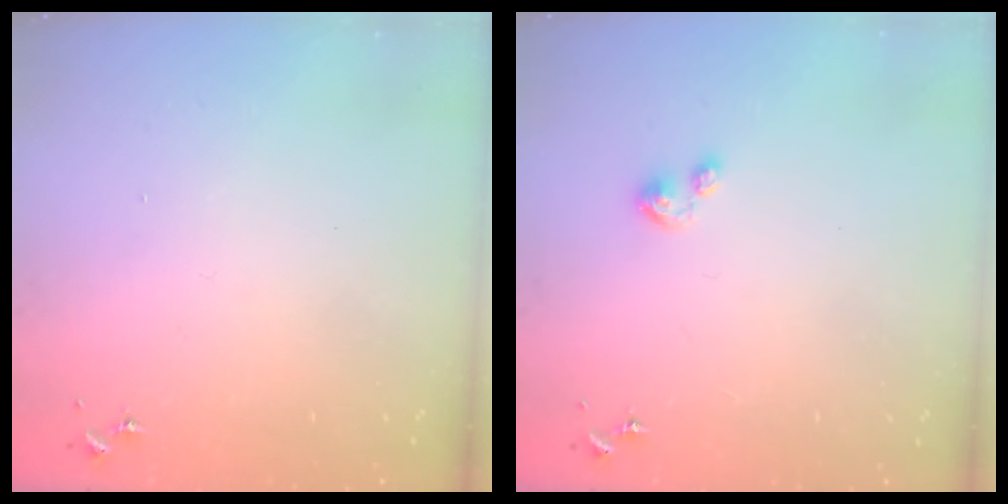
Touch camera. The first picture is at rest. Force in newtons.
{"total": 3.4, "press": 3.3, "slide": 0.4}